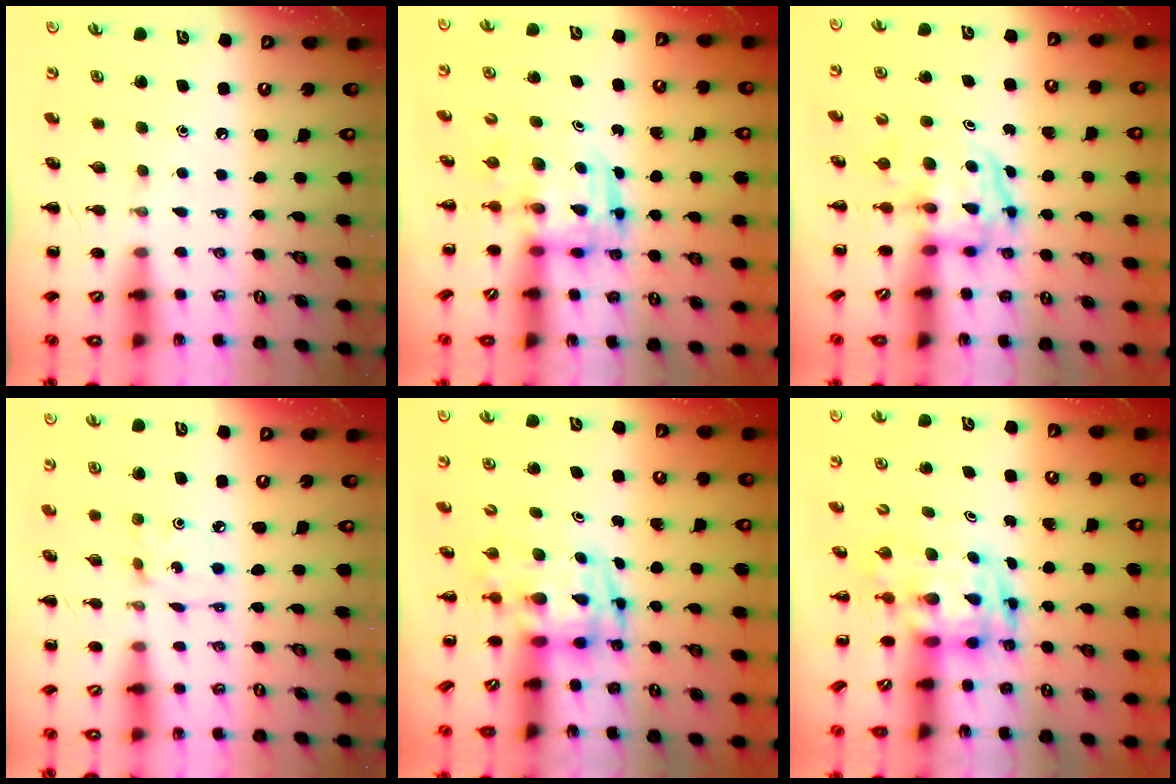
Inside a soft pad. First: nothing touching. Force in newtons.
{"total": 3.3, "press": 3.3, "slide": 0.3}
{"total": 3.7, "press": 3.7, "slide": 0.6}
{"total": 2.5, "press": 2.5, "slide": 0.5}
{"total": 3.4, "press": 3.4, "slide": 0.7}
{"total": 3.8, "press": 3.7, "slide": 0.8}